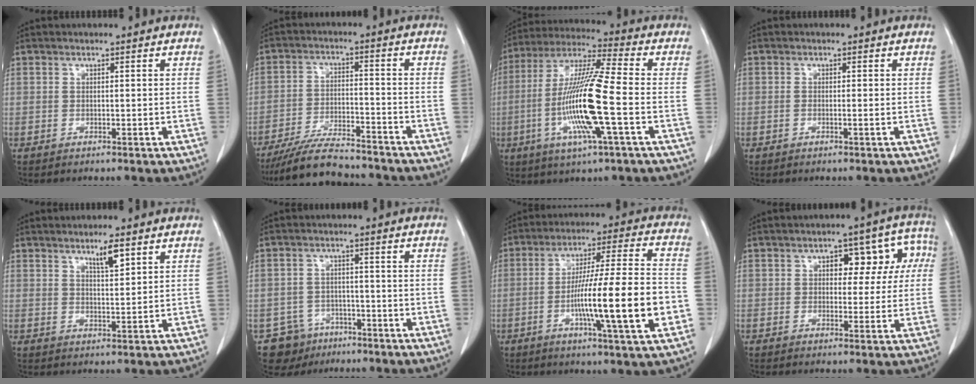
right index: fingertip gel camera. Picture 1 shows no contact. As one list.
[{"total": 11.5, "force": [-10.4, 2.1, 4.5], "torque": [-0.076, -0.009, -0.174]}, {"total": 15.9, "force": [-3.4, 0.4, 15.5], "torque": [-0.315, -0.007, -0.071]}, {"total": 0.5, "force": [-0.1, 0.0, 0.5], "torque": [-0.009, 0.002, 0.000]}, {"total": 3.7, "force": [2.4, 0.5, 2.8], "torque": [-0.048, -0.003, 0.042]}, {"total": 6.4, "force": [-4.1, 5.0, 0.1], "torque": [0.004, 0.010, -0.061]}, {"total": 17.5, "force": [-4.2, 0.2, 17.0], "torque": [-0.277, -0.001, -0.068]}, {"total": 8.4, "force": [1.6, 4.7, 6.7], "torque": [-0.063, 0.042, 0.020]}]